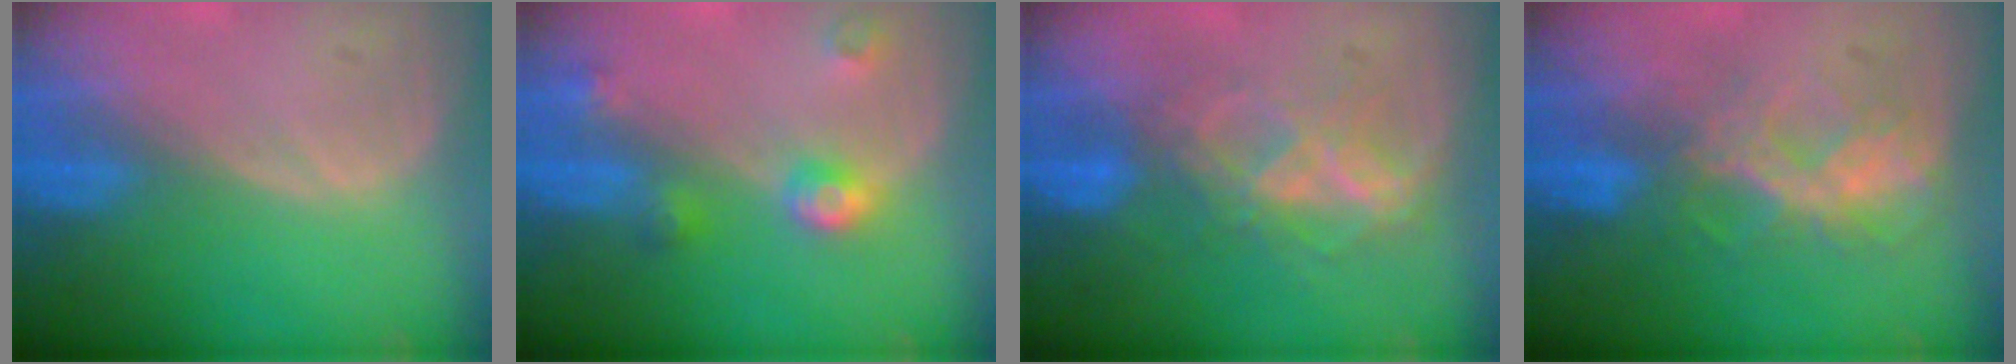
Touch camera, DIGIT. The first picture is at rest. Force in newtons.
{"total": 4.6, "press": 4.1, "slide": 2.0}
{"total": 6.5, "press": 6.4, "slide": 1.0}
{"total": 6.5, "press": 6.5, "slide": 0.3}